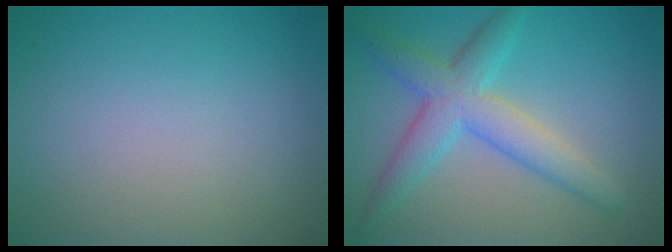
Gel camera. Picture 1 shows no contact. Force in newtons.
{"total": 5.1, "press": 5.1, "slide": 0.1}